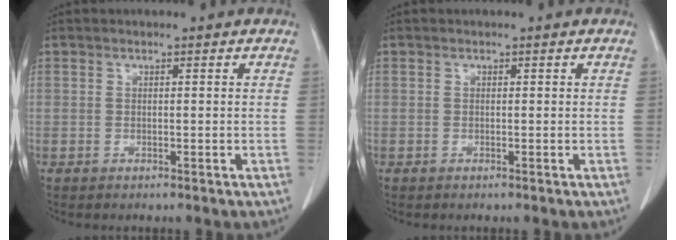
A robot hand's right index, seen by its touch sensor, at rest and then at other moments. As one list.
[{"total": 0.0}]